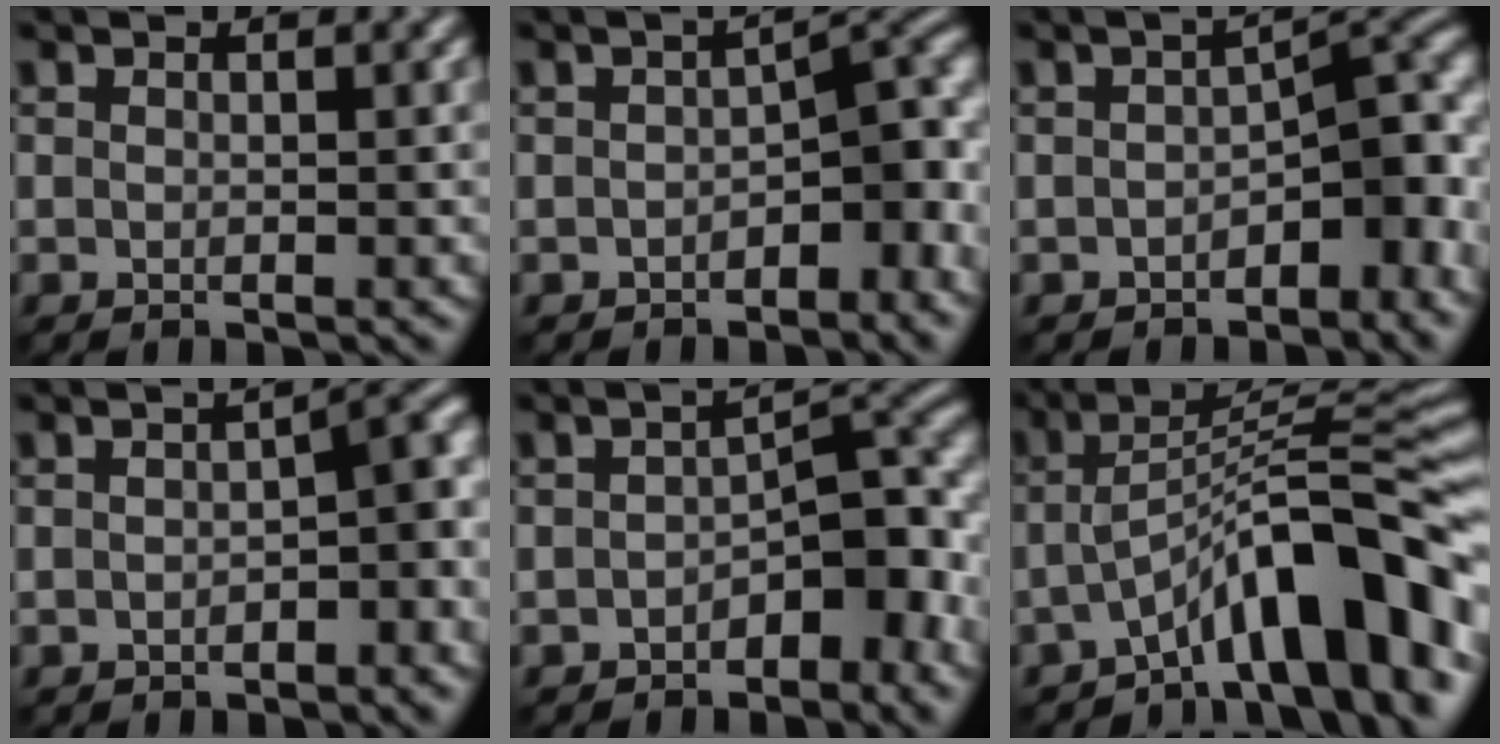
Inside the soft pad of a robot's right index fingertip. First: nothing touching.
{"total": 5.5, "force": [-2.1, 2.7, 4.2], "torque": [-0.038, 0.010, -0.038]}
{"total": 6.4, "force": [-2.6, 3.2, 5.0], "torque": [-0.046, 0.011, -0.048]}
{"total": 3.9, "force": [-1.3, 1.6, 3.3], "torque": [-0.037, 0.012, -0.024]}
{"total": 5.9, "force": [-2.7, 3.0, 4.3], "torque": [-0.042, 0.014, -0.050]}
{"total": 9.7, "force": [-5.3, 2.5, 7.8], "torque": [-0.099, 0.017, -0.095]}